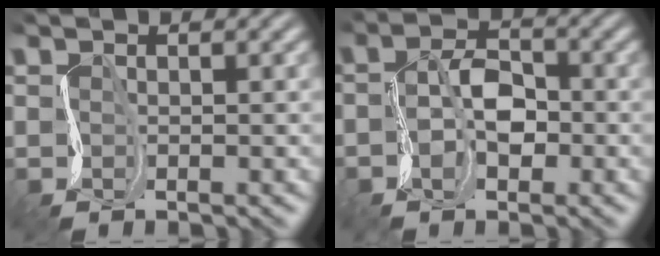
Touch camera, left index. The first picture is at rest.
{"total": 3.2, "force": [-1.3, 2.1, 2.0], "torque": [-0.040, 0.003, -0.028]}